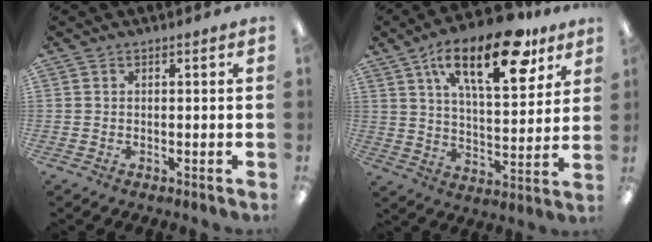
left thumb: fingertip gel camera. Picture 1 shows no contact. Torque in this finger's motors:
{"motor_torque": [0.37, 0.46, 1.33, -1.44, 0.43]}